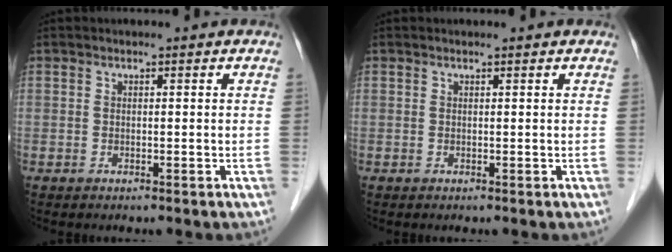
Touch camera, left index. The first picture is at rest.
{"total": 0.7, "force": [0.7, 0.0, 0.2], "torque": [-0.009, 0.004, 0.009]}